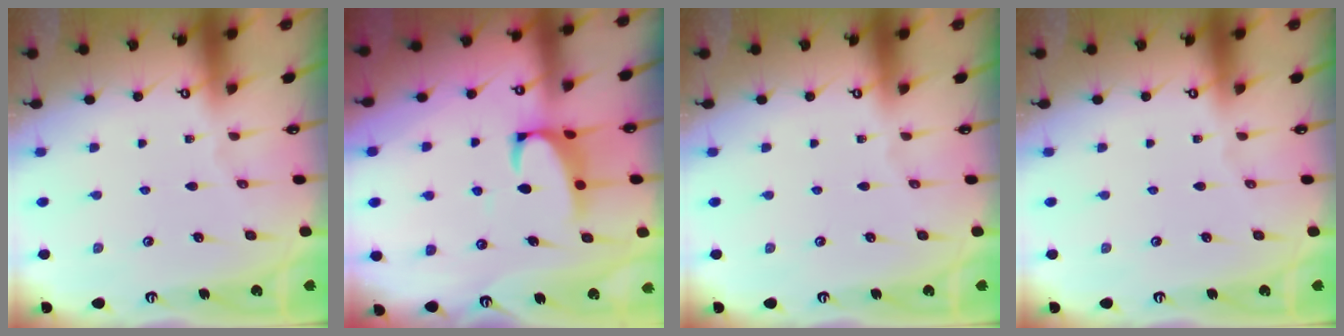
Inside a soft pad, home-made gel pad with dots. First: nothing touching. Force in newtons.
{"total": 2.2, "press": 2.0, "slide": 1.0}
{"total": 0.0}
{"total": 0.0}